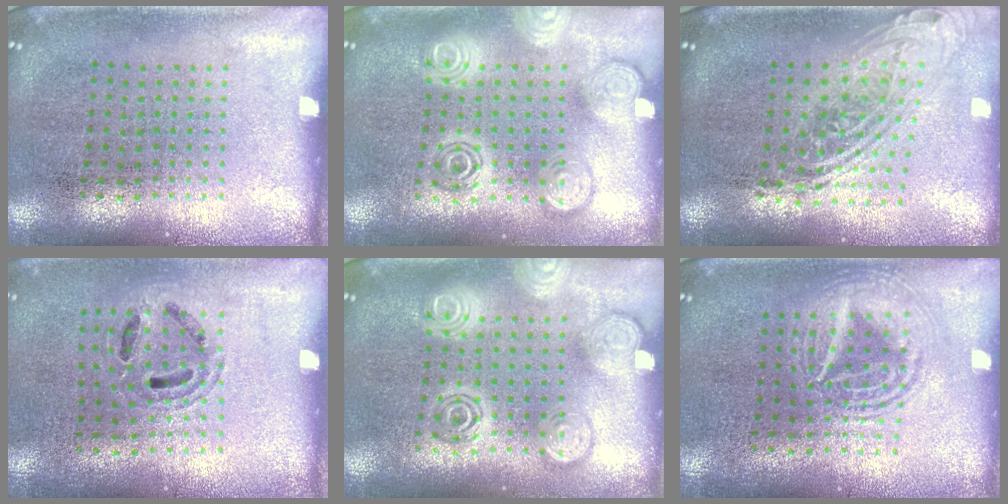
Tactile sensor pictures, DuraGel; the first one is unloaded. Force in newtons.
{"total": 2.8, "press": 2.8, "slide": 0.4}
{"total": 2.1, "press": 1.6, "slide": 1.4}
{"total": 0.9, "press": 0.9, "slide": 0.2}
{"total": 3.0, "press": 3.0, "slide": 0.4}
{"total": 2.9, "press": 2.9, "slide": 0.3}